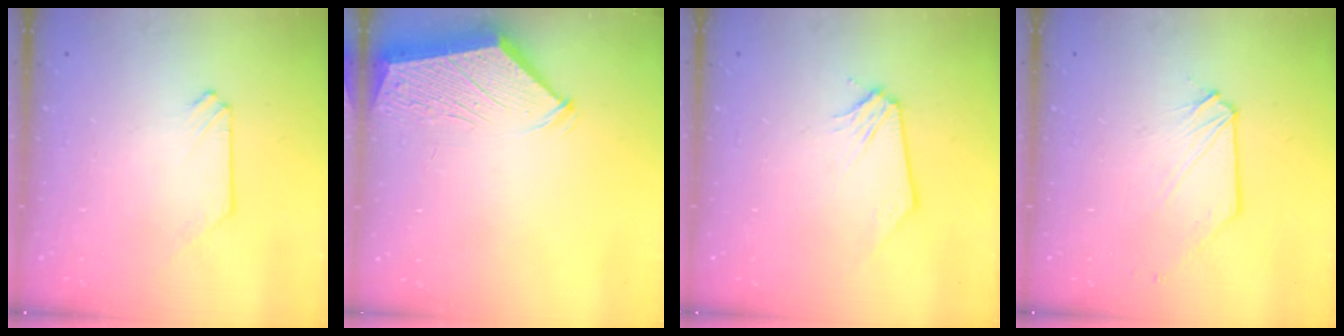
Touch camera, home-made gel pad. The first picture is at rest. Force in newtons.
{"total": 3.3, "press": 3.3, "slide": 0.5}
{"total": 0.0}
{"total": 1.0, "press": 1.0, "slide": 0.1}